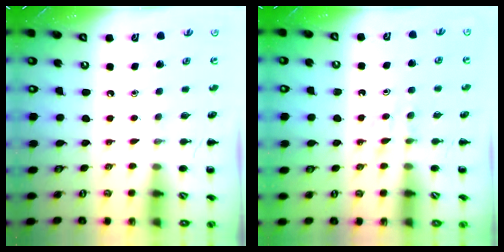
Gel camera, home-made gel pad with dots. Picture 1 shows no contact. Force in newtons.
{"total": 3.7, "press": 3.6, "slide": 1.2}